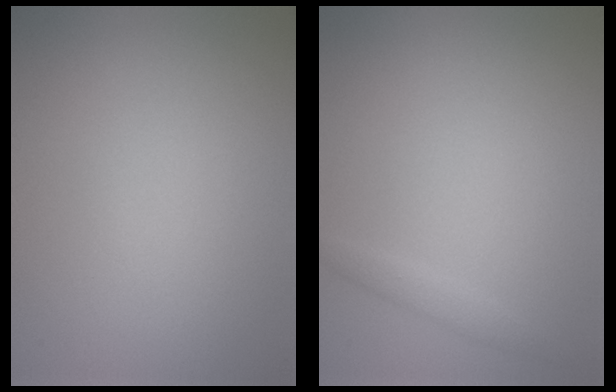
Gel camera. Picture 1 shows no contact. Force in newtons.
{"total": 1.0, "press": 1.0, "slide": 0.1}